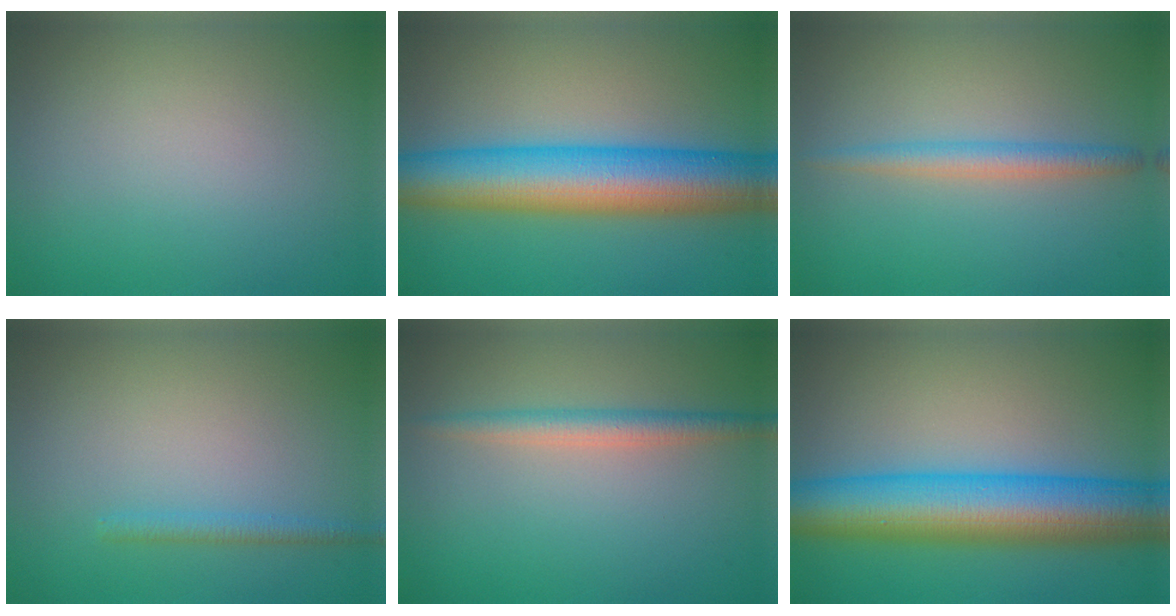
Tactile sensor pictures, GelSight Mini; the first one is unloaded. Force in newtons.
{"total": 10.5, "press": 10.5, "slide": 0.2}
{"total": 2.3, "press": 2.3, "slide": 0.0}
{"total": 1.3, "press": 1.3, "slide": 0.1}
{"total": 2.4, "press": 2.4, "slide": 0.1}
{"total": 10.9, "press": 10.9, "slide": 0.2}